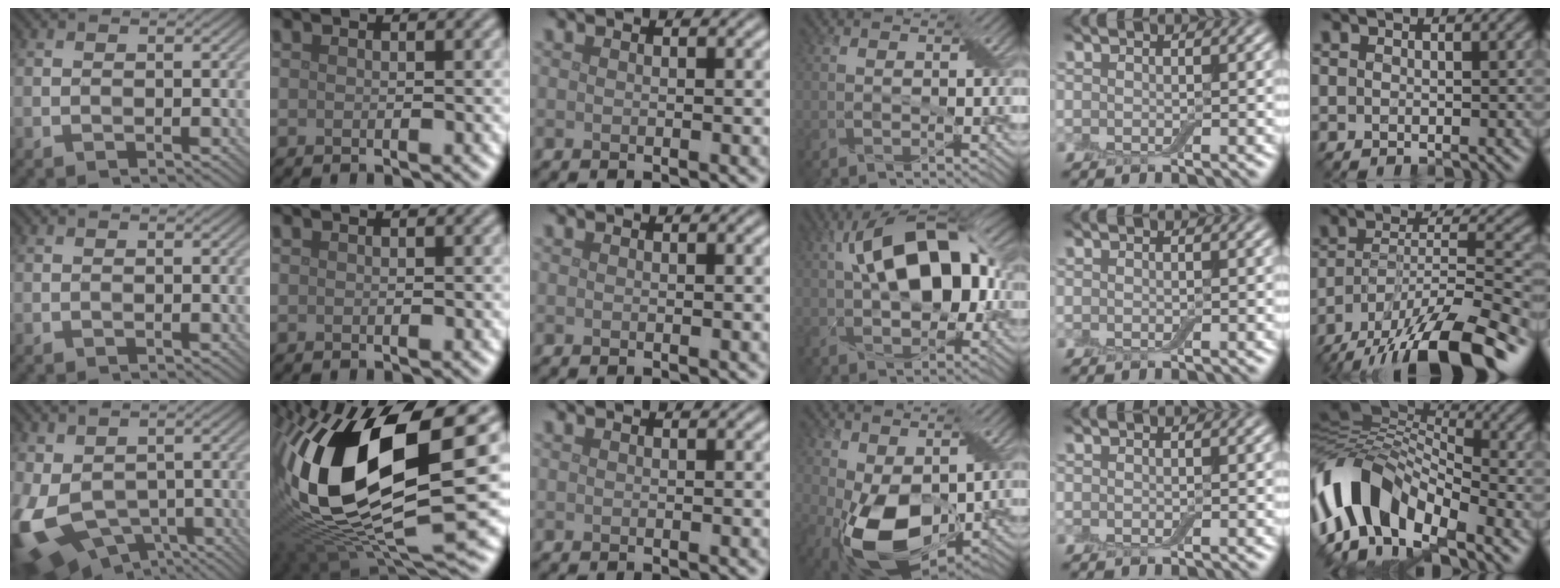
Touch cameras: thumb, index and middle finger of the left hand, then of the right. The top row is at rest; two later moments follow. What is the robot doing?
{"motion": "extract", "object": "airpods case & airpods"}